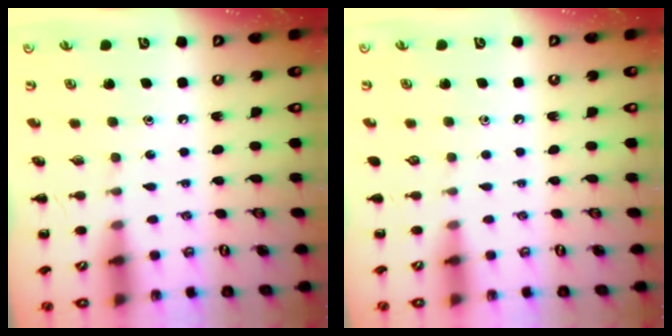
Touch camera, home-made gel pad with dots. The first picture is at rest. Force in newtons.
{"total": 0.0}